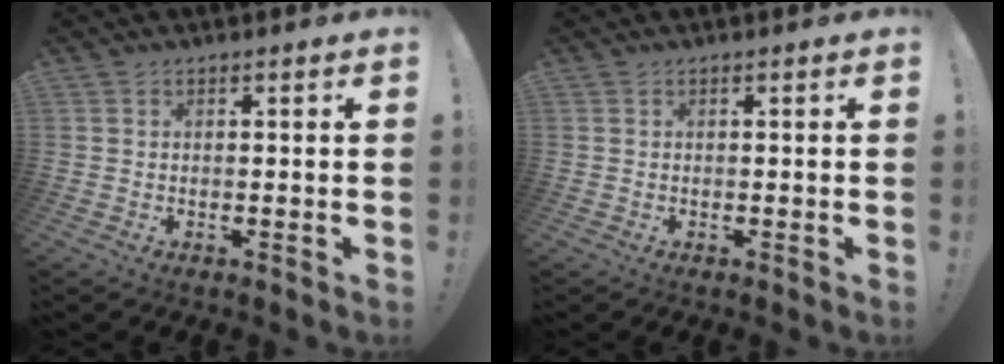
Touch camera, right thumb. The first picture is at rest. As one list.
[{"total": 0.0}]